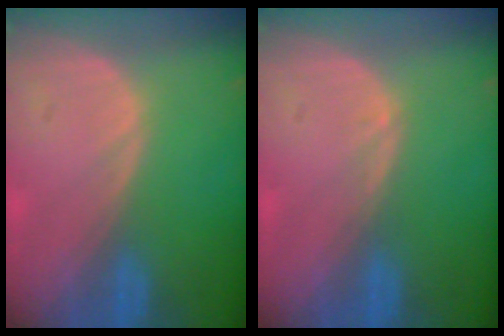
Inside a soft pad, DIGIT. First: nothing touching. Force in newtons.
{"total": 0.8, "press": 0.7, "slide": 0.1}